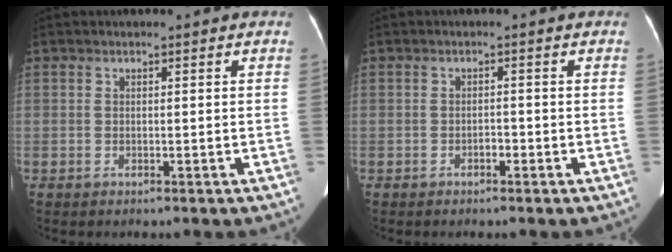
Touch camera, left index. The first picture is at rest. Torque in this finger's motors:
{"motor_torque": [-0.02, 0.05, 0.00, -0.01]}